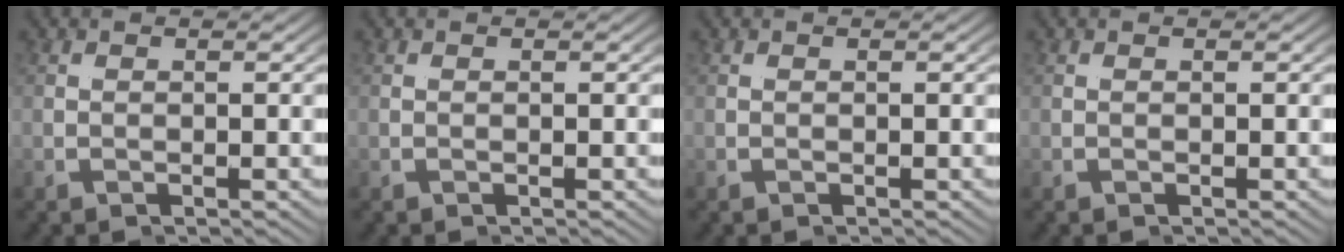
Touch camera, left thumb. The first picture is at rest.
{"total": 0.0}
{"total": 0.0}
{"total": 0.0}